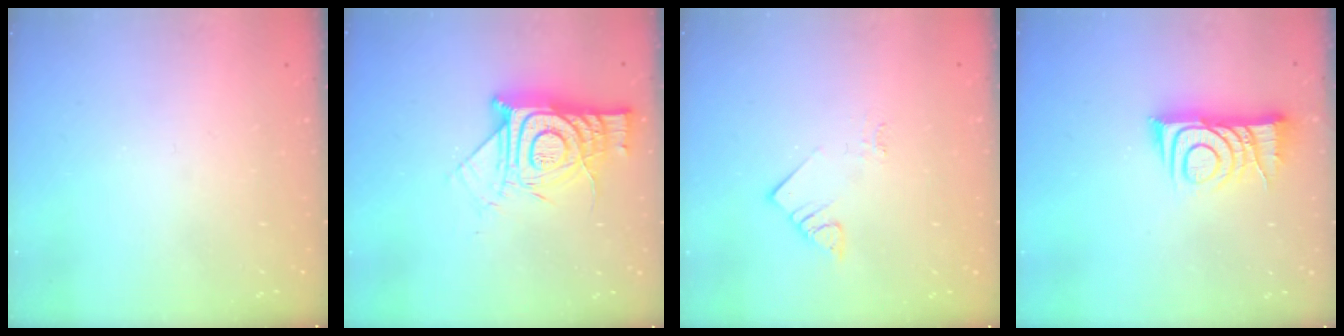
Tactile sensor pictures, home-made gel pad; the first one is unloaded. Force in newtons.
{"total": 15.7, "press": 15.6, "slide": 1.3}
{"total": 3.3, "press": 3.3, "slide": 0.1}
{"total": 9.7, "press": 9.6, "slide": 1.0}